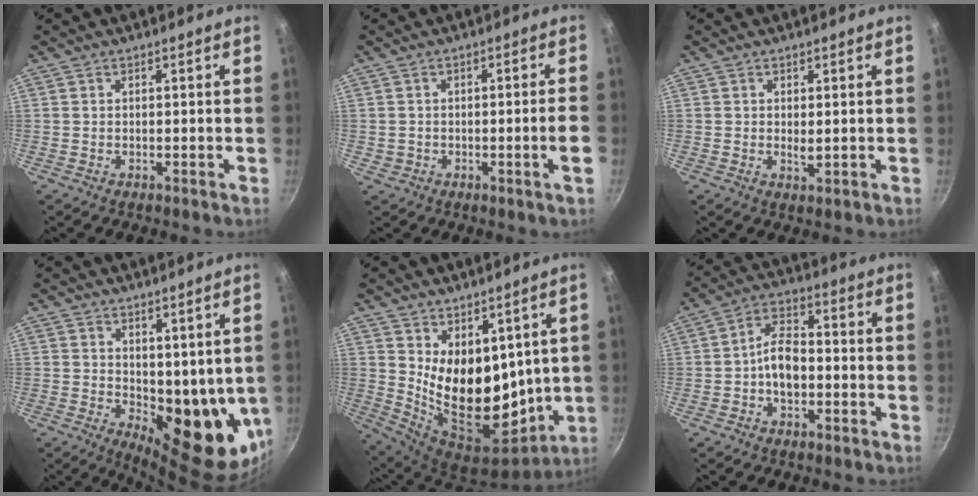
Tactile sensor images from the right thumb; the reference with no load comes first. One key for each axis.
{"total": 3.6, "fx": -0.9, "fy": 0.3, "fz": 3.5, "tx": -0.053, "ty": 0.018, "tz": -0.005}
{"total": 1.5, "fx": 0.3, "fy": 0.6, "fz": 1.3, "tx": -0.025, "ty": -0.003, "tz": 0.005}
{"total": 13.2, "fx": 2.1, "fy": 6.7, "fz": 11.2, "tx": -0.113, "ty": -0.043, "tz": 0.046}
{"total": 16.4, "fx": 4.7, "fy": 10.3, "fz": 11.8, "tx": -0.152, "ty": -0.073, "tz": 0.103}
{"total": 7.5, "fx": -1.7, "fy": 4.4, "fz": 5.8, "tx": -0.086, "ty": 0.035, "tz": -0.037}